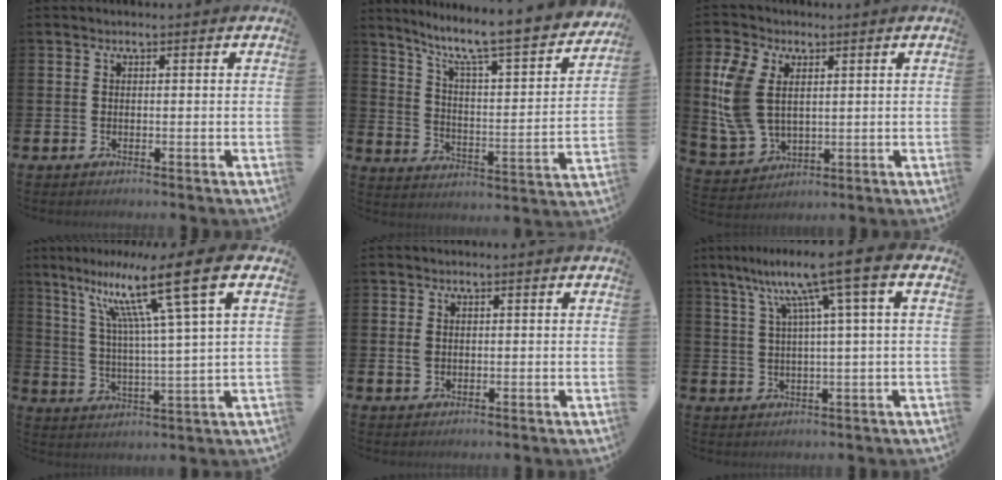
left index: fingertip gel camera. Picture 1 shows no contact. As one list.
[{"total": 7.8, "force": [6.8, 0.8, 3.9], "torque": [-0.092, -0.065, 0.103]}, {"total": 9.0, "force": [2.6, 6.3, 6.0], "torque": [-0.146, 0.017, 0.051]}, {"total": 13.2, "force": [7.8, -0.1, 10.6], "torque": [-0.216, -0.034, 0.115]}, {"total": 1.6, "force": [0.4, 1.3, 0.9], "torque": [-0.018, 0.009, 0.006]}, {"total": 9.5, "force": [4.5, -0.1, 8.4], "torque": [-0.178, -0.009, 0.069]}]